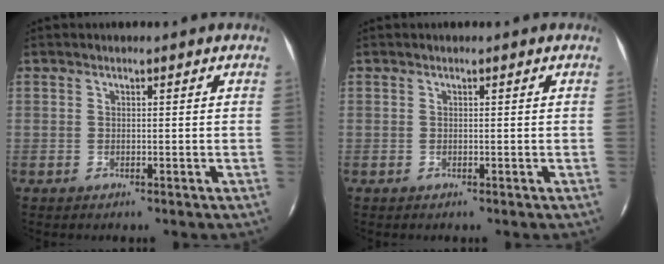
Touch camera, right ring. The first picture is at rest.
{"total": 0.0}